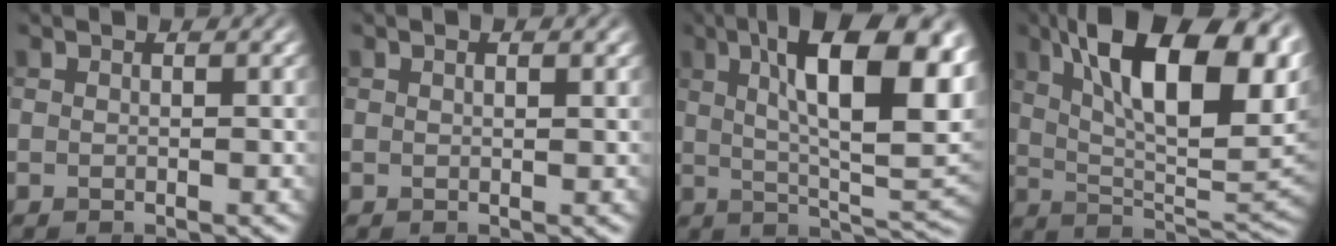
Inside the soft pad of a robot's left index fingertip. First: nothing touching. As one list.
[{"total": 1.0, "force": [0.3, 0.5, 0.8], "torque": [0.005, 0.005, -0.005]}, {"total": 14.9, "force": [4.4, 5.1, 13.3], "torque": [-0.188, 0.010, 0.082]}, {"total": 14.5, "force": [5.3, 5.3, 12.5], "torque": [-0.207, 0.015, 0.105]}]